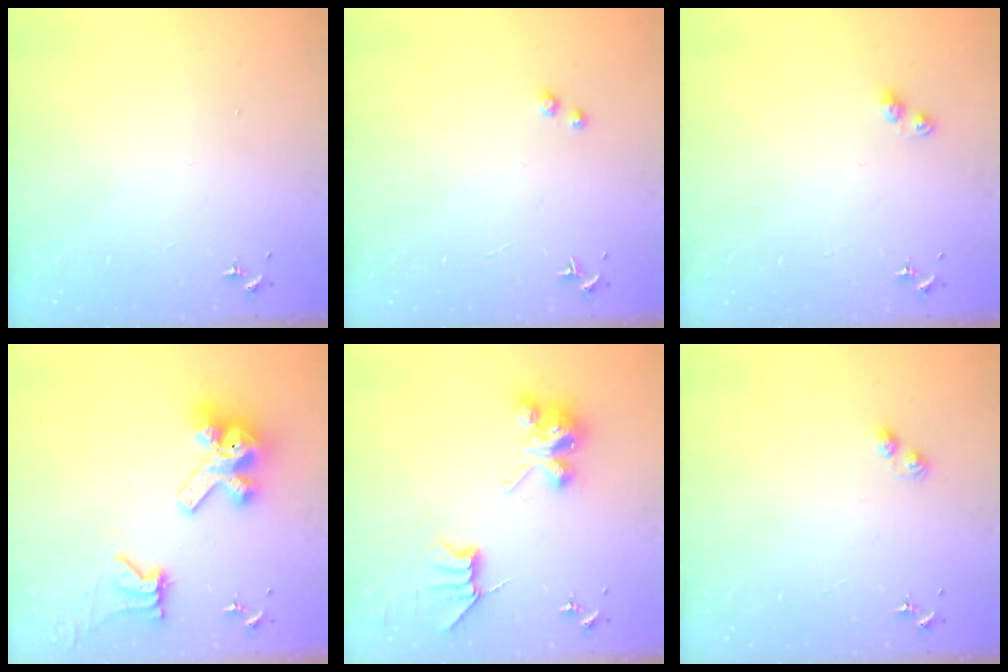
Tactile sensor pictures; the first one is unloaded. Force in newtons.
{"total": 1.7, "press": 1.6, "slide": 0.1}
{"total": 4.1, "press": 4.0, "slide": 0.6}
{"total": 13.4, "press": 13.3, "slide": 1.7}
{"total": 8.3, "press": 8.3, "slide": 0.1}
{"total": 3.6, "press": 3.6, "slide": 0.4}